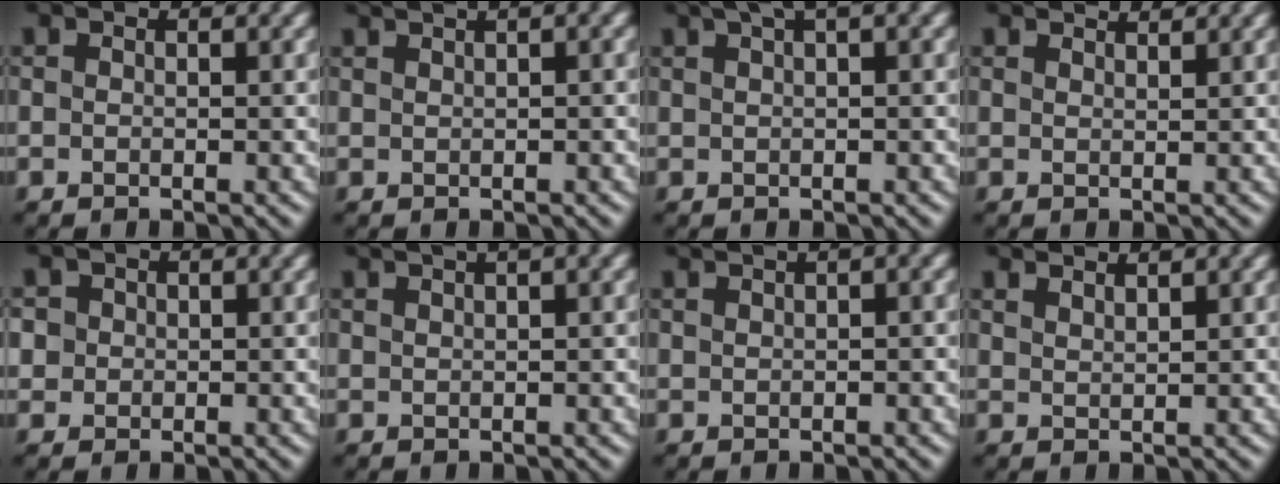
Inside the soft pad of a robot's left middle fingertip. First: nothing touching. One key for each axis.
{"total": 4.3, "fx": 2.8, "fy": 1.5, "fz": 2.8, "tx": -0.047, "ty": 0.029, "tz": 0.039}
{"total": 2.6, "fx": 1.8, "fy": 0.1, "fz": 1.8, "tx": -0.038, "ty": 0.012, "tz": 0.034}
{"total": 2.0, "fx": 2.0, "fy": 0.0, "fz": 0.4, "tx": -0.011, "ty": 0.004, "tz": 0.020}
{"total": 2.3, "fx": 0.5, "fy": 2.2, "fz": 0.5, "tx": -0.006, "ty": 0.010, "tz": 0.006}
{"total": 3.7, "fx": 2.6, "fy": 0.9, "fz": 2.4, "tx": -0.041, "ty": 0.020, "tz": 0.033}
{"total": 4.9, "fx": 2.8, "fy": 1.9, "fz": 3.5, "tx": -0.048, "ty": 0.028, "tz": 0.037}
{"total": 2.7, "fx": 2.5, "fy": 0.3, "fz": 0.9, "tx": -0.018, "ty": 0.018, "tz": 0.028}